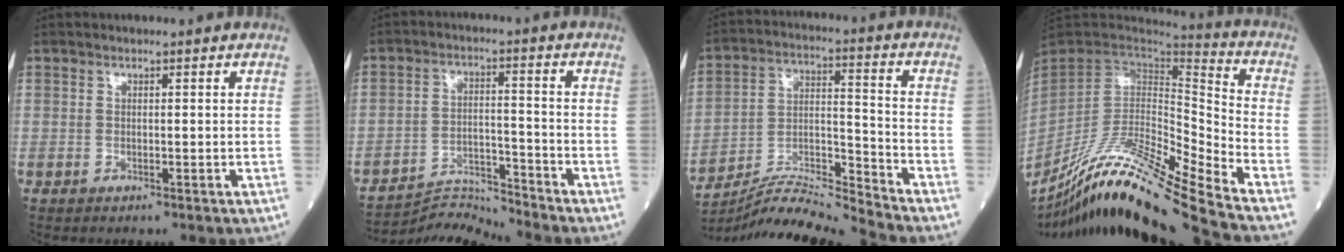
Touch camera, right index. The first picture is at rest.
{"total": 7.5, "force": [-6.8, -2.4, -2.0], "torque": [0.024, 0.011, -0.121]}
{"total": 11.9, "force": [-11.5, -2.5, 1.9], "torque": [-0.037, 0.024, -0.211]}
{"total": 23.8, "force": [-20.1, -1.5, 12.5], "torque": [-0.236, -0.038, -0.356]}